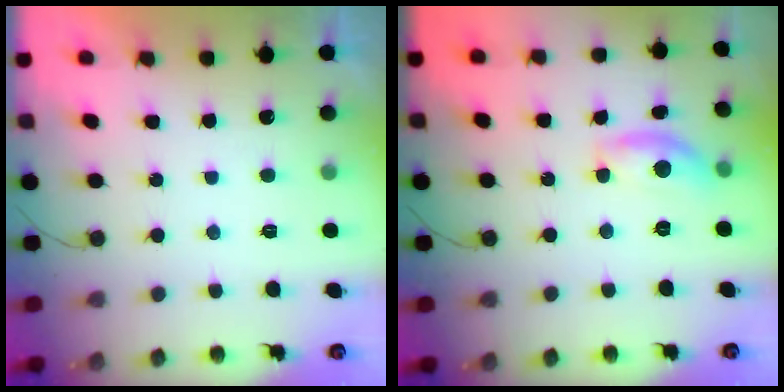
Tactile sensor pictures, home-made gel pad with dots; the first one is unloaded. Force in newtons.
{"total": 9.6, "press": 9.6, "slide": 0.6}